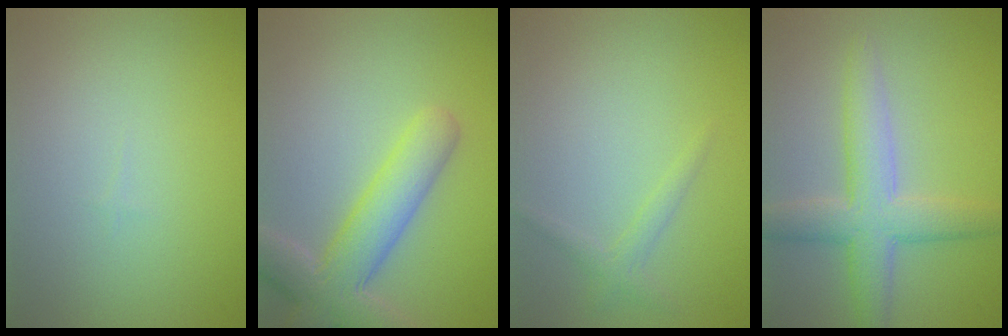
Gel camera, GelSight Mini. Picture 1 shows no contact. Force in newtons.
{"total": 6.1, "press": 6.1, "slide": 0.7}
{"total": 1.2, "press": 1.2, "slide": 0.1}
{"total": 4.4, "press": 4.4, "slide": 0.3}